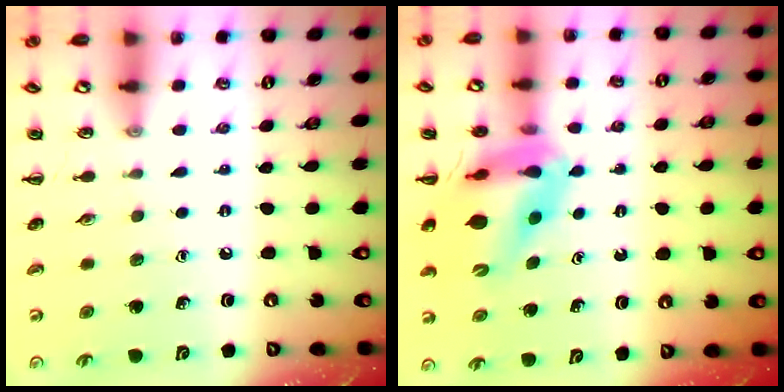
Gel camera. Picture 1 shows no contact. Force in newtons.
{"total": 12.2, "press": 11.7, "slide": 3.4}